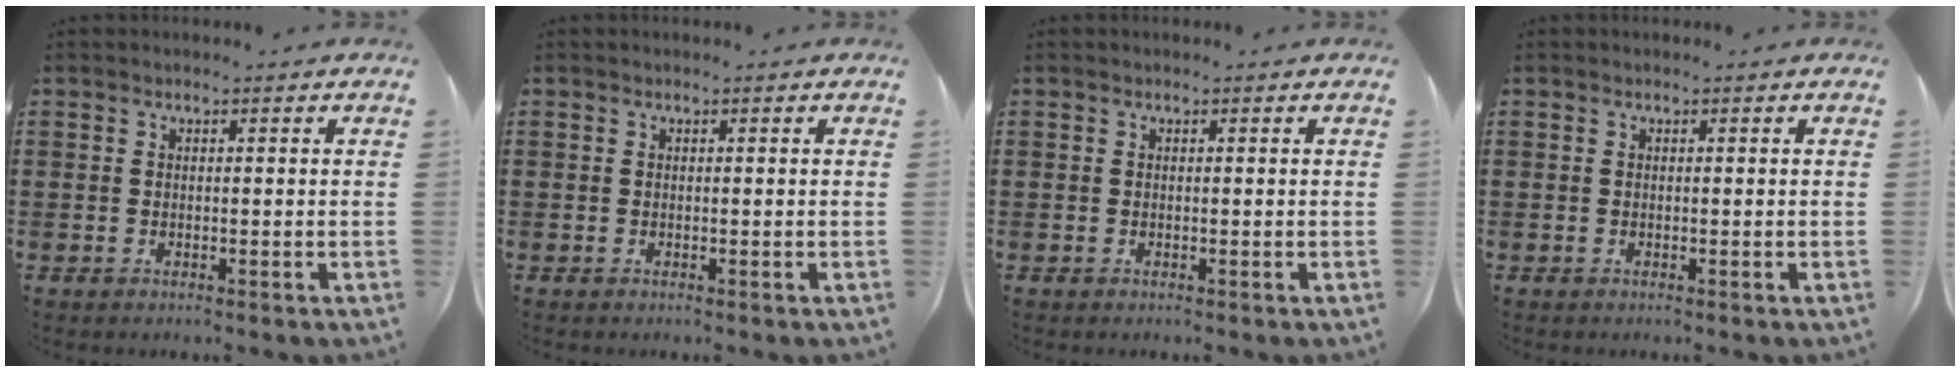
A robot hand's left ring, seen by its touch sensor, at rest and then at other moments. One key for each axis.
{"total": 0.0}
{"total": 0.0}
{"total": 0.0}